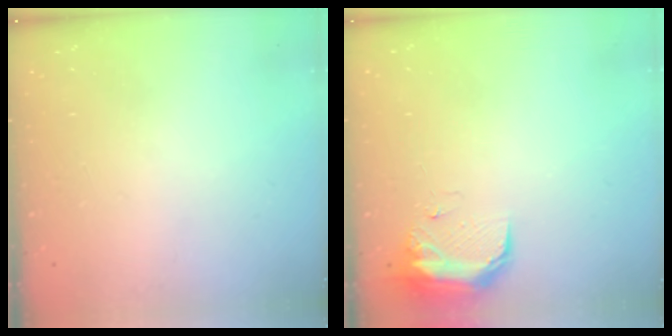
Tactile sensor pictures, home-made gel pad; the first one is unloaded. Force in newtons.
{"total": 8.8, "press": 8.7, "slide": 1.2}